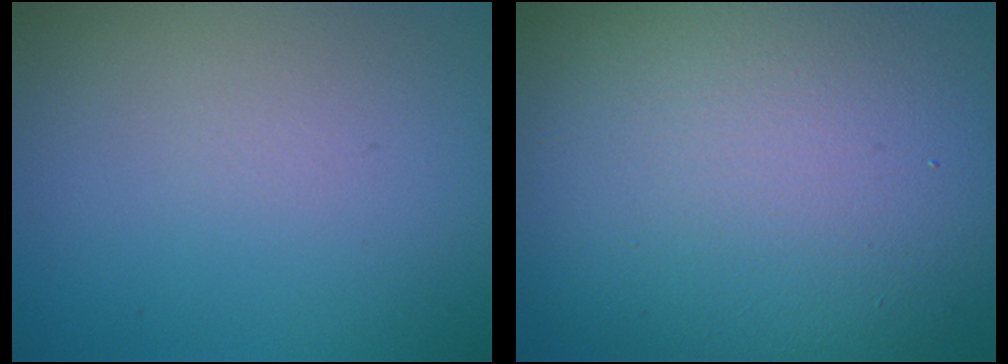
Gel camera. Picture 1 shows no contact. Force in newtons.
{"total": 15.4, "press": 15.4, "slide": 0.7}